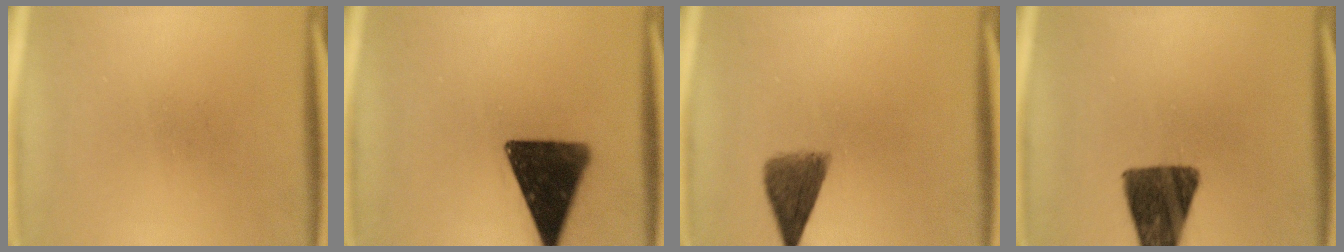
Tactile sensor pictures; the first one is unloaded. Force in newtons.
{"total": 15.1}
{"total": 5.8}
{"total": 12.8}